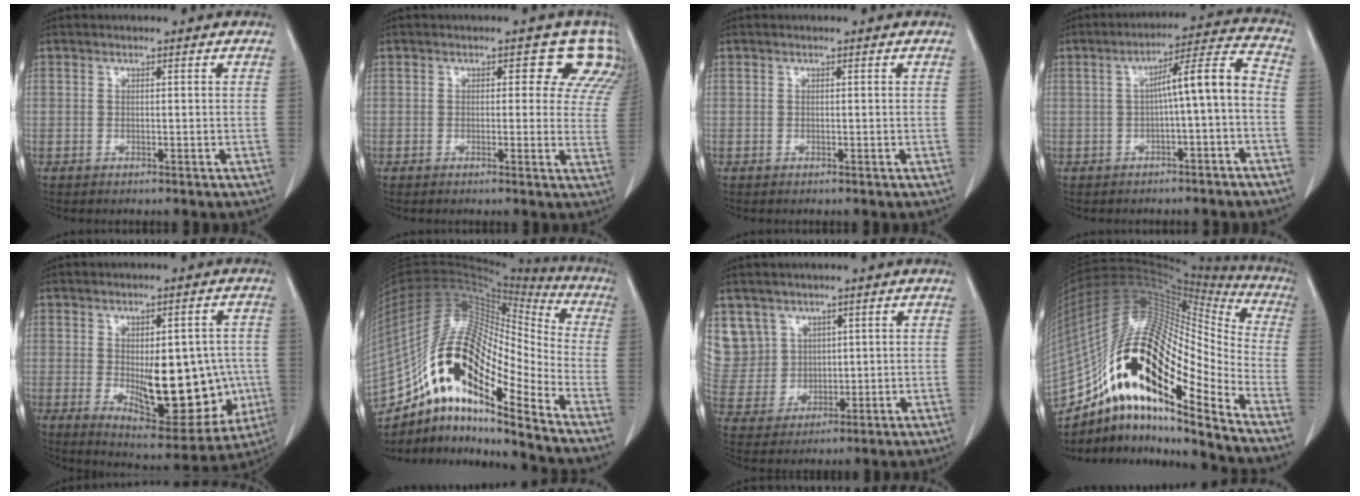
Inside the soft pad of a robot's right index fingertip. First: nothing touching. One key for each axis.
{"total": 7.5, "fx": 5.3, "fy": 4.3, "fz": 3.0, "tx": -0.003, "ty": -0.003, "tz": 0.025}
{"total": 0.0}
{"total": 8.4, "fx": -1.5, "fy": 0.5, "fz": 8.2, "tx": -0.116, "ty": 0.033, "tz": -0.022}
{"total": 16.8, "fx": -2.1, "fy": 7.3, "fz": 15.0, "tx": -0.207, "ty": -0.001, "tz": -0.004}
{"total": 22.3, "fx": -13.4, "fy": 5.7, "fz": 17.0, "tx": -0.345, "ty": 0.029, "tz": -0.236}
{"total": 10.3, "fx": 5.4, "fy": 8.8, "fz": 0.7, "tx": -0.032, "ty": 0.034, "tz": 0.134}
{"total": 28.4, "fx": -15.3, "fy": 7.2, "fz": 22.9, "tx": -0.434, "ty": 0.008, "tz": -0.265}